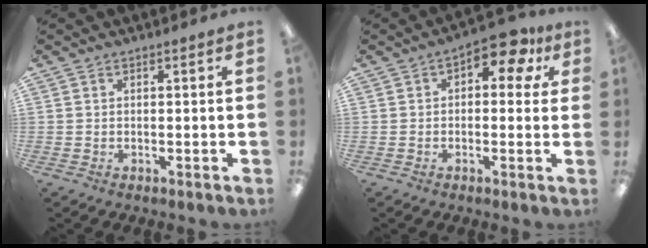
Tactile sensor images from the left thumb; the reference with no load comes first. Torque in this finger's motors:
{"motor_torque": [-0.13, 0.50, 0.19, 0.57, 0.06]}